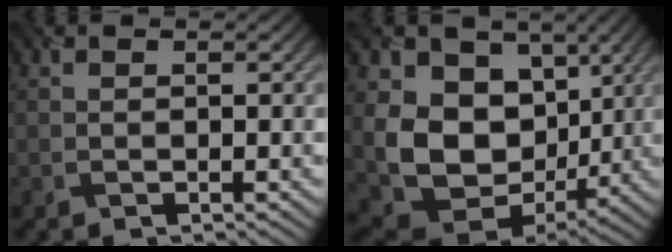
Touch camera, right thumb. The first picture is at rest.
{"total": 13.1, "force": [2.1, 10.1, 8.0], "torque": [-0.174, -0.025, 0.039]}